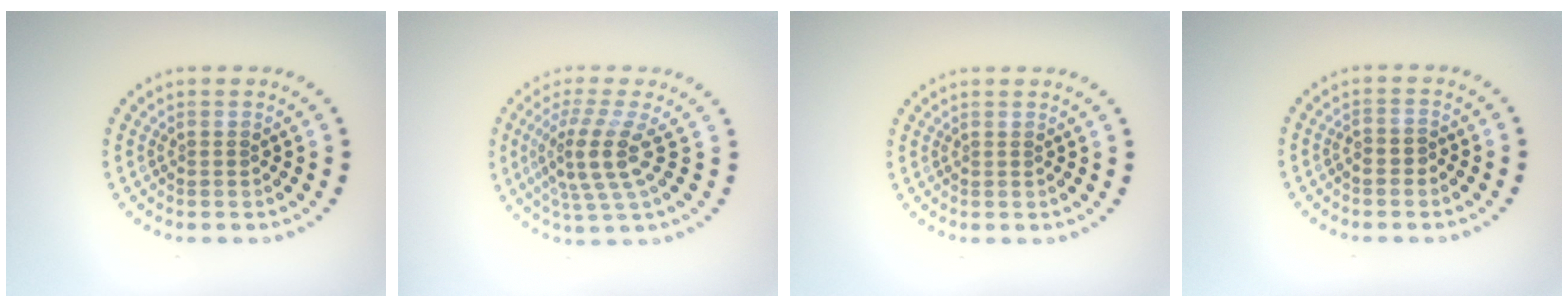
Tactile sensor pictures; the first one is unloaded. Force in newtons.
{"total": 4.2, "press": 3.1, "slide": 2.7}
{"total": 0.0}
{"total": 0.9, "press": 0.8, "slide": 0.5}